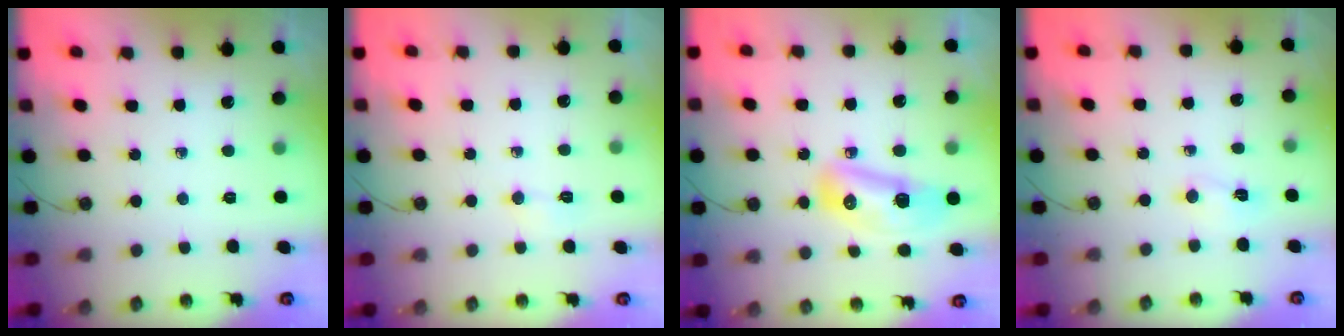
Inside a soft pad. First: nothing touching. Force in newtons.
{"total": 2.9, "press": 2.9, "slide": 0.5}
{"total": 11.6, "press": 11.5, "slide": 1.4}
{"total": 2.7, "press": 2.7, "slide": 0.5}